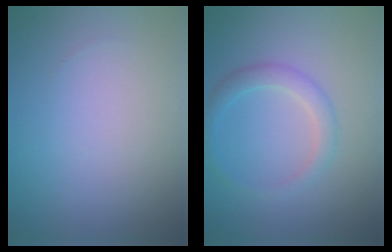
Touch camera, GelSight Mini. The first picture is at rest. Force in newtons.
{"total": 2.1, "press": 2.1, "slide": 0.1}